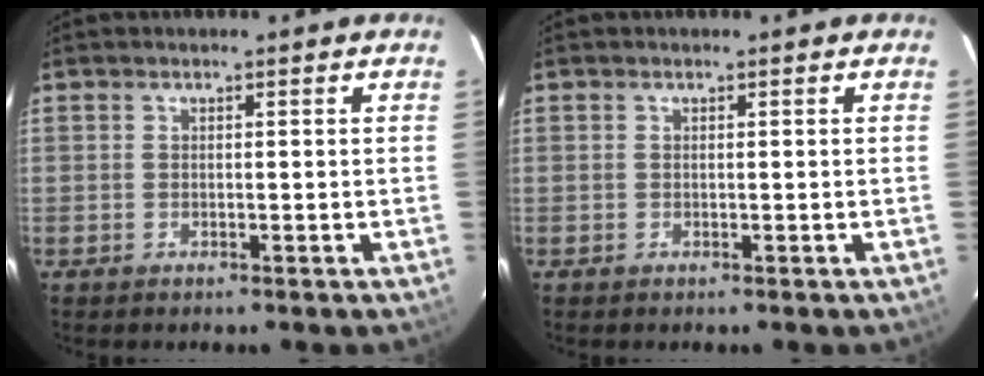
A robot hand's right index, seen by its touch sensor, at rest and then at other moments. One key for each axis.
{"total": 0.0}